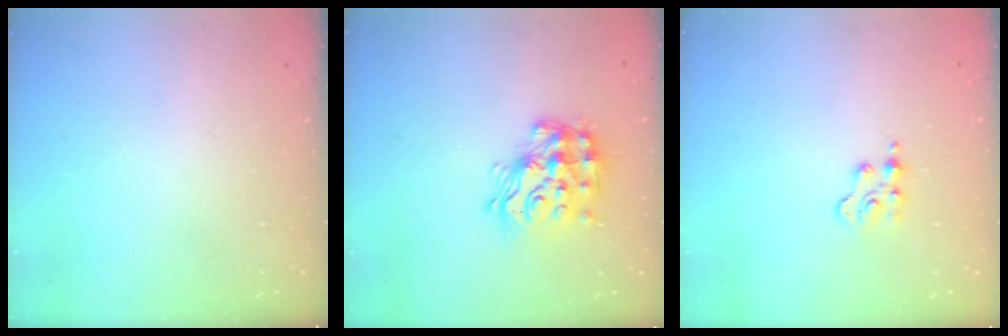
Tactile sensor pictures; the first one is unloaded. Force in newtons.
{"total": 15.7, "press": 15.6, "slide": 1.2}
{"total": 2.5, "press": 2.4, "slide": 0.5}